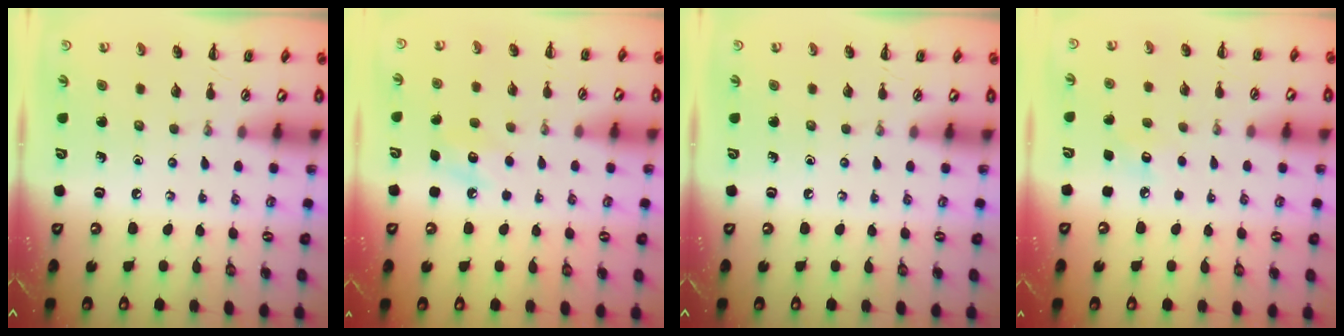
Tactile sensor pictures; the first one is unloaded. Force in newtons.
{"total": 7.8, "press": 7.6, "slide": 1.7}
{"total": 0.0}
{"total": 5.1, "press": 4.9, "slide": 1.4}